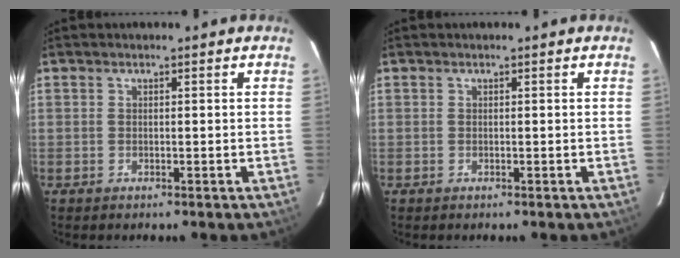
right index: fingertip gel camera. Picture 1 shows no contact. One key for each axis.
{"total": 0.0}